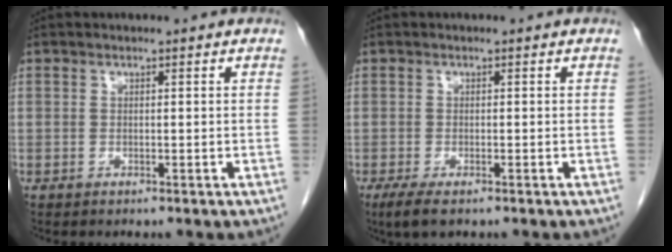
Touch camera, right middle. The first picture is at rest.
{"total": 3.6, "force": [-2.4, 1.0, 2.5], "torque": [-0.050, -0.009, -0.037]}